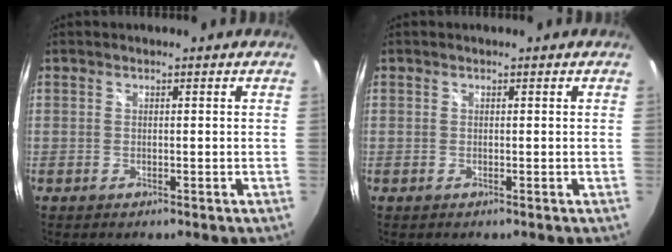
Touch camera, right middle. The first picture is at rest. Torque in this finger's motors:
{"motor_torque": [0.16, -0.21, 0.00, 0.00]}